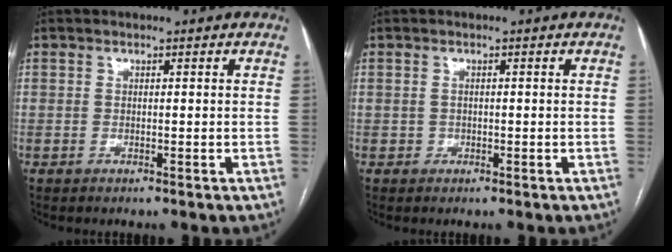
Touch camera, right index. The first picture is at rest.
{"total": 0.6, "force": [-0.2, 0.6, 0.1], "torque": [-0.001, 0.003, -0.002]}